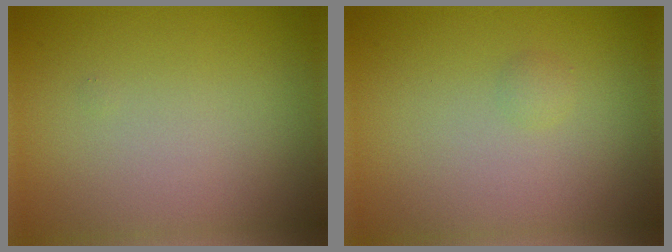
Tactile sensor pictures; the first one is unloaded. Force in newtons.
{"total": 0.6, "press": 0.6, "slide": 0.0}